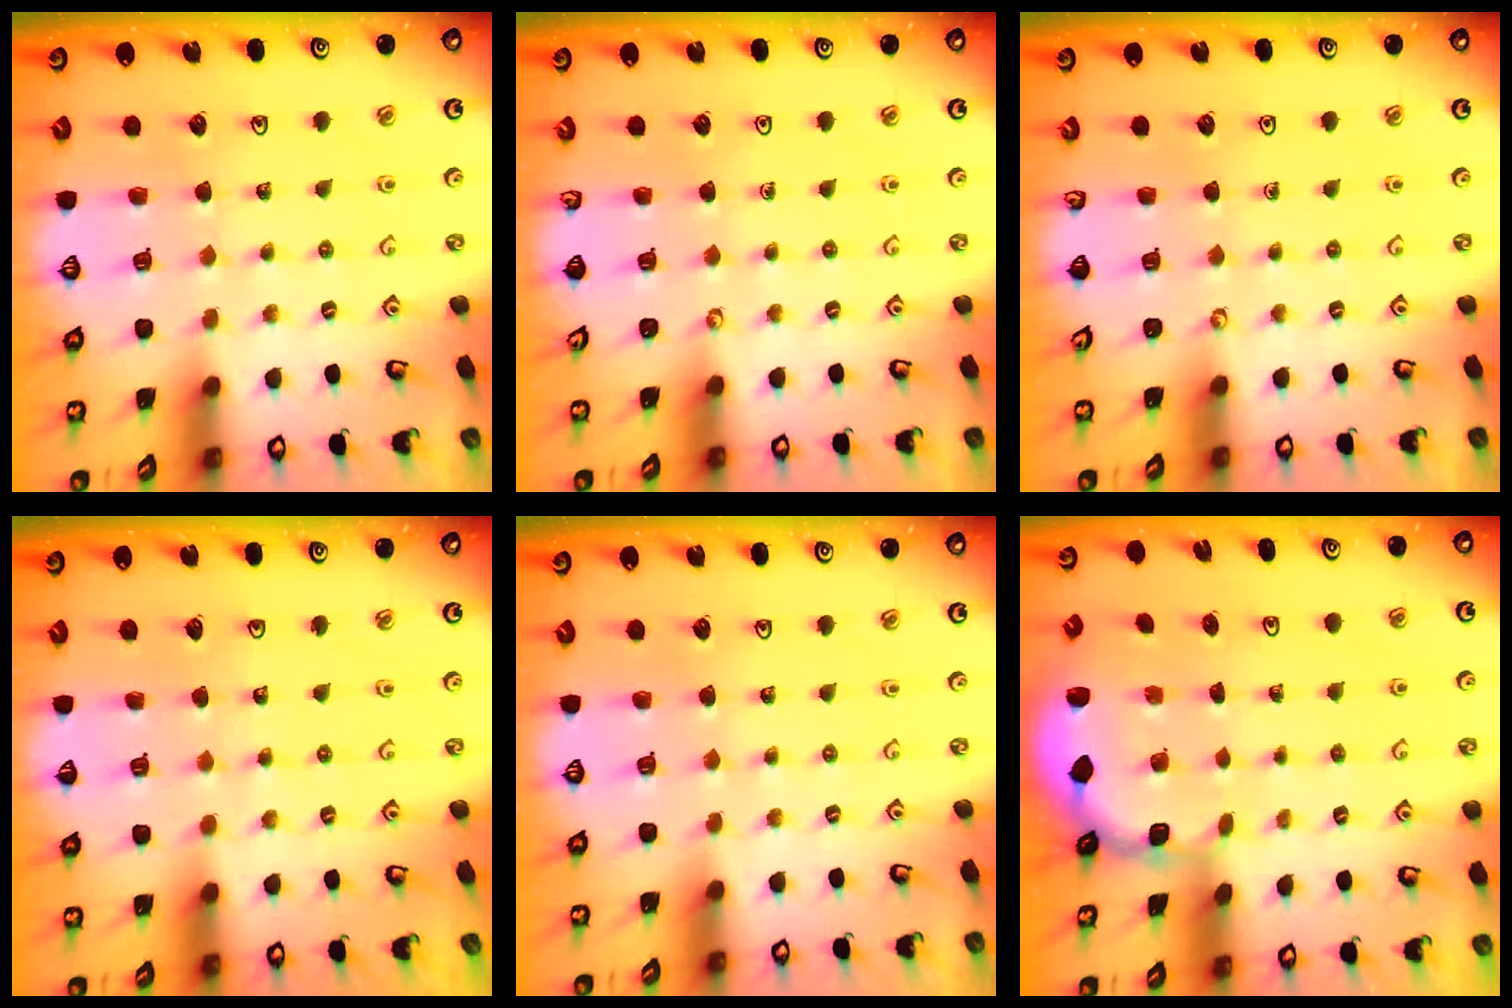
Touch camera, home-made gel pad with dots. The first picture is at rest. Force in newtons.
{"total": 0.0}
{"total": 0.0}
{"total": 1.7, "press": 1.7, "slide": 0.1}
{"total": 0.0}
{"total": 2.0, "press": 1.8, "slide": 0.7}